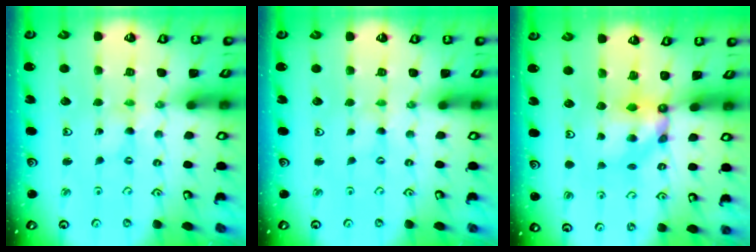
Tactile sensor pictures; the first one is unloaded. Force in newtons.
{"total": 0.0}
{"total": 6.5, "press": 6.5, "slide": 0.3}